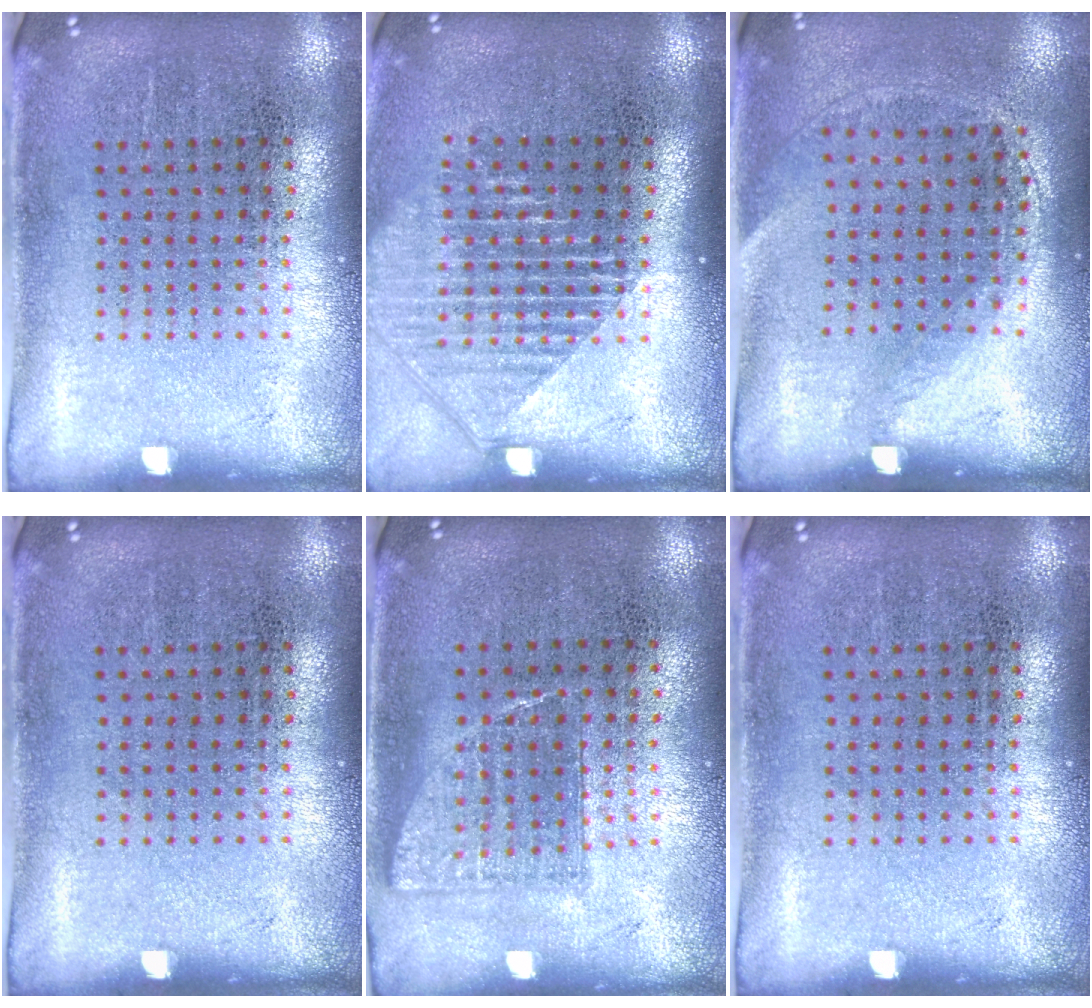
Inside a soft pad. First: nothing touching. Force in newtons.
{"total": 1.6, "press": 1.4, "slide": 0.7}
{"total": 1.4, "press": 1.0, "slide": 1.0}
{"total": 0.0}
{"total": 0.8, "press": 0.7, "slide": 0.2}
{"total": 0.0}